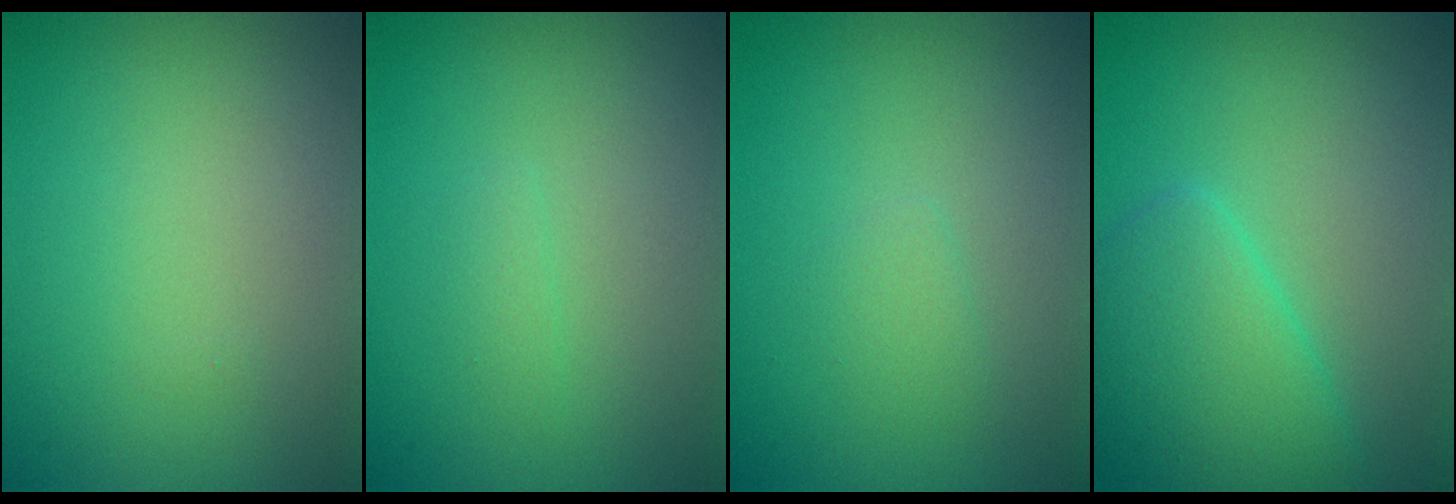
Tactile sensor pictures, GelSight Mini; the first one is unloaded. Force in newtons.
{"total": 0.7, "press": 0.7, "slide": 0.0}
{"total": 1.0, "press": 1.0, "slide": 0.1}
{"total": 4.7, "press": 4.7, "slide": 0.3}